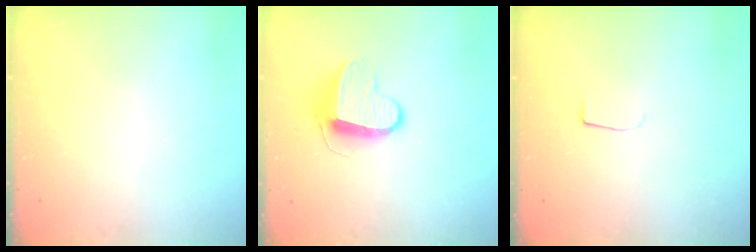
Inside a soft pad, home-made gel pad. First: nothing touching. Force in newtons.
{"total": 9.8, "press": 9.8, "slide": 0.5}
{"total": 5.1, "press": 5.0, "slide": 0.6}